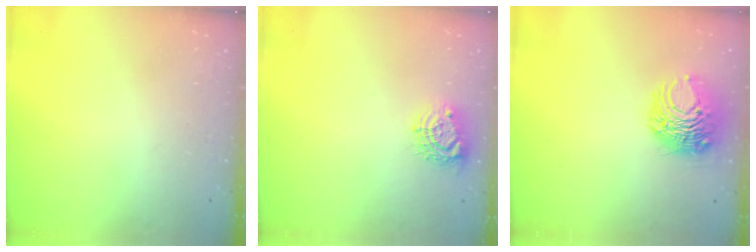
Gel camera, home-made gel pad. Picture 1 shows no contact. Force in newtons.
{"total": 9.6, "press": 9.6, "slide": 0.6}
{"total": 10.7, "press": 10.7, "slide": 0.7}